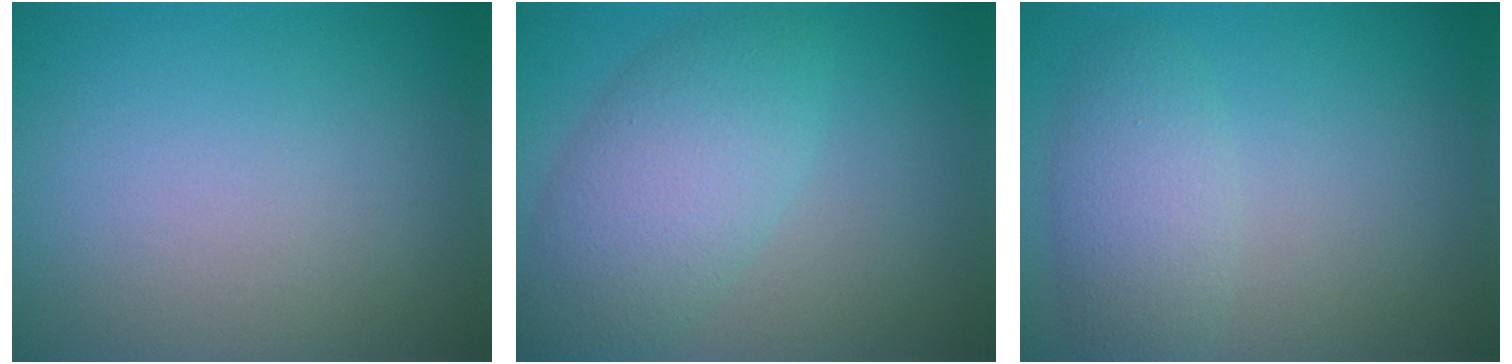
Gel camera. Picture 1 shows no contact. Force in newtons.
{"total": 5.8, "press": 5.8, "slide": 0.3}
{"total": 3.2, "press": 3.2, "slide": 0.1}